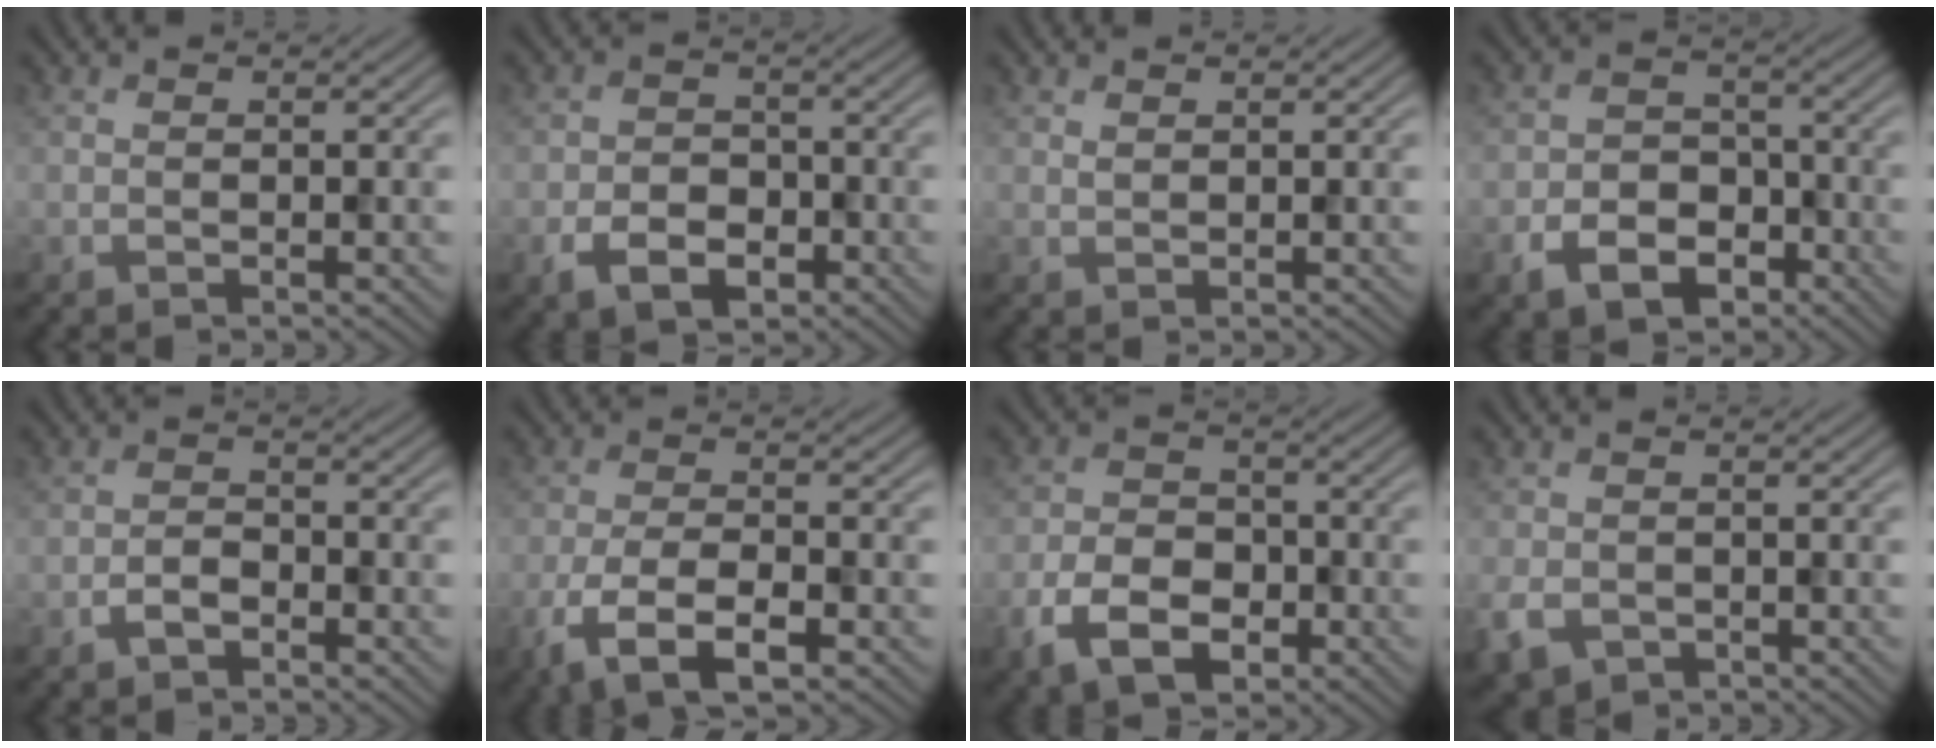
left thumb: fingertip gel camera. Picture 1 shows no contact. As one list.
[{"total": 5.4, "force": [-2.6, 3.6, 3.0], "torque": [-0.058, -0.008, -0.054]}, {"total": 0.7, "force": [0.6, 0.3, 0.2], "torque": [-0.009, -0.001, 0.012]}, {"total": 6.7, "force": [-3.7, 4.4, 3.5], "torque": [-0.071, -0.006, -0.074]}, {"total": 2.4, "force": [-1.5, 1.3, 1.3], "torque": [-0.025, 0.004, -0.034]}, {"total": 7.1, "force": [-3.6, 2.8, 5.4], "torque": [-0.116, -0.008, -0.073]}, {"total": 7.7, "force": [-3.7, 5.0, 4.5], "torque": [-0.101, -0.009, -0.076]}, {"total": 3.9, "force": [-1.7, 3.0, 1.9], "torque": [-0.055, -0.016, -0.038]}]